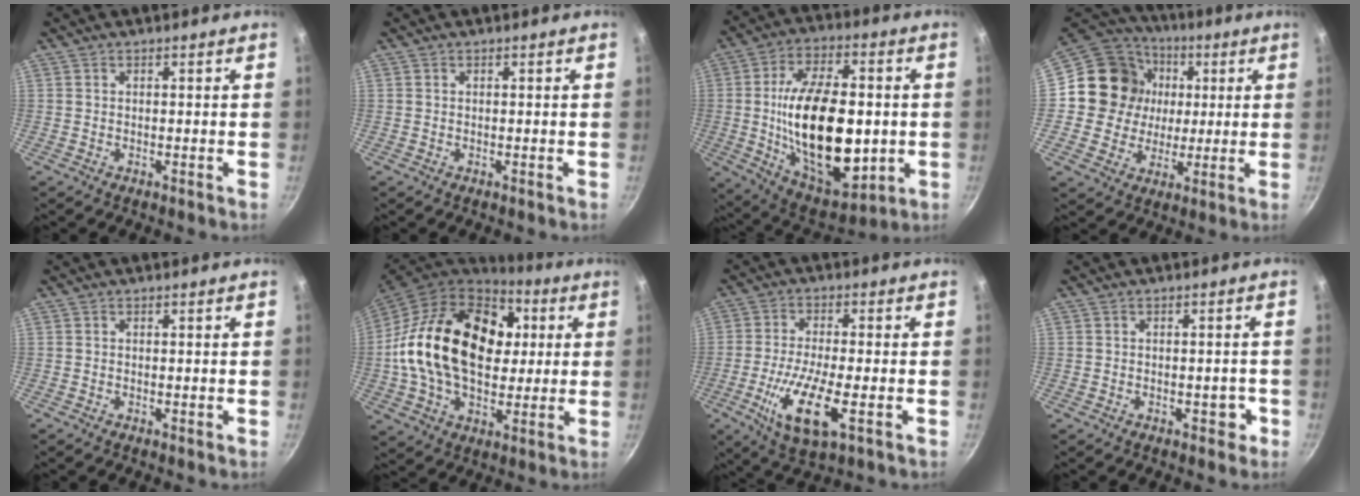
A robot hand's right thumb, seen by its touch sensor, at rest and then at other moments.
{"total": 0.0}
{"total": 25.7, "force": [-1.3, 14.0, 21.5], "torque": [-0.347, 0.000, -0.007]}
{"total": 16.3, "force": [2.0, 15.1, 5.7], "torque": [-0.078, 0.015, 0.026]}
{"total": 0.0}
{"total": 27.1, "force": [3.7, 18.3, 19.7], "torque": [-0.318, 0.020, 0.057]}
{"total": 12.1, "force": [-3.5, 3.7, 11.0], "torque": [-0.215, -0.004, -0.068]}
{"total": 2.8, "force": [-1.2, 1.9, 1.7], "torque": [0.007, 0.019, -0.010]}